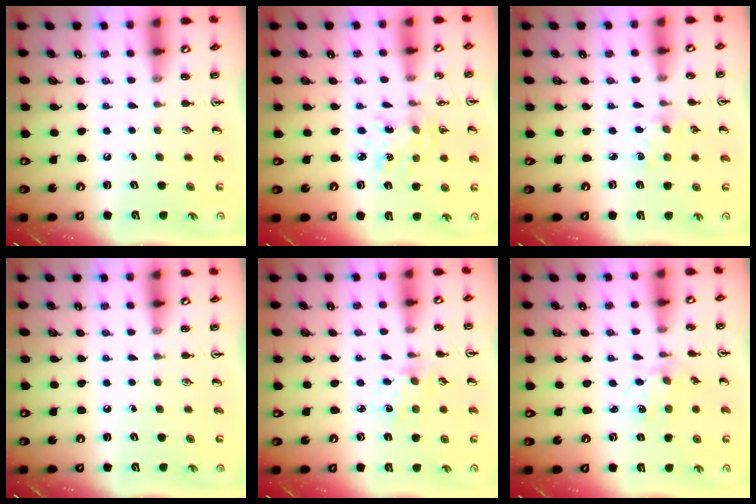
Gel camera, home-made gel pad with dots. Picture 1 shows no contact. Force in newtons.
{"total": 2.8, "press": 2.8, "slide": 0.2}
{"total": 2.3, "press": 2.2, "slide": 0.4}
{"total": 0.0}
{"total": 1.7, "press": 1.7, "slide": 0.3}
{"total": 2.4, "press": 2.4, "slide": 0.4}